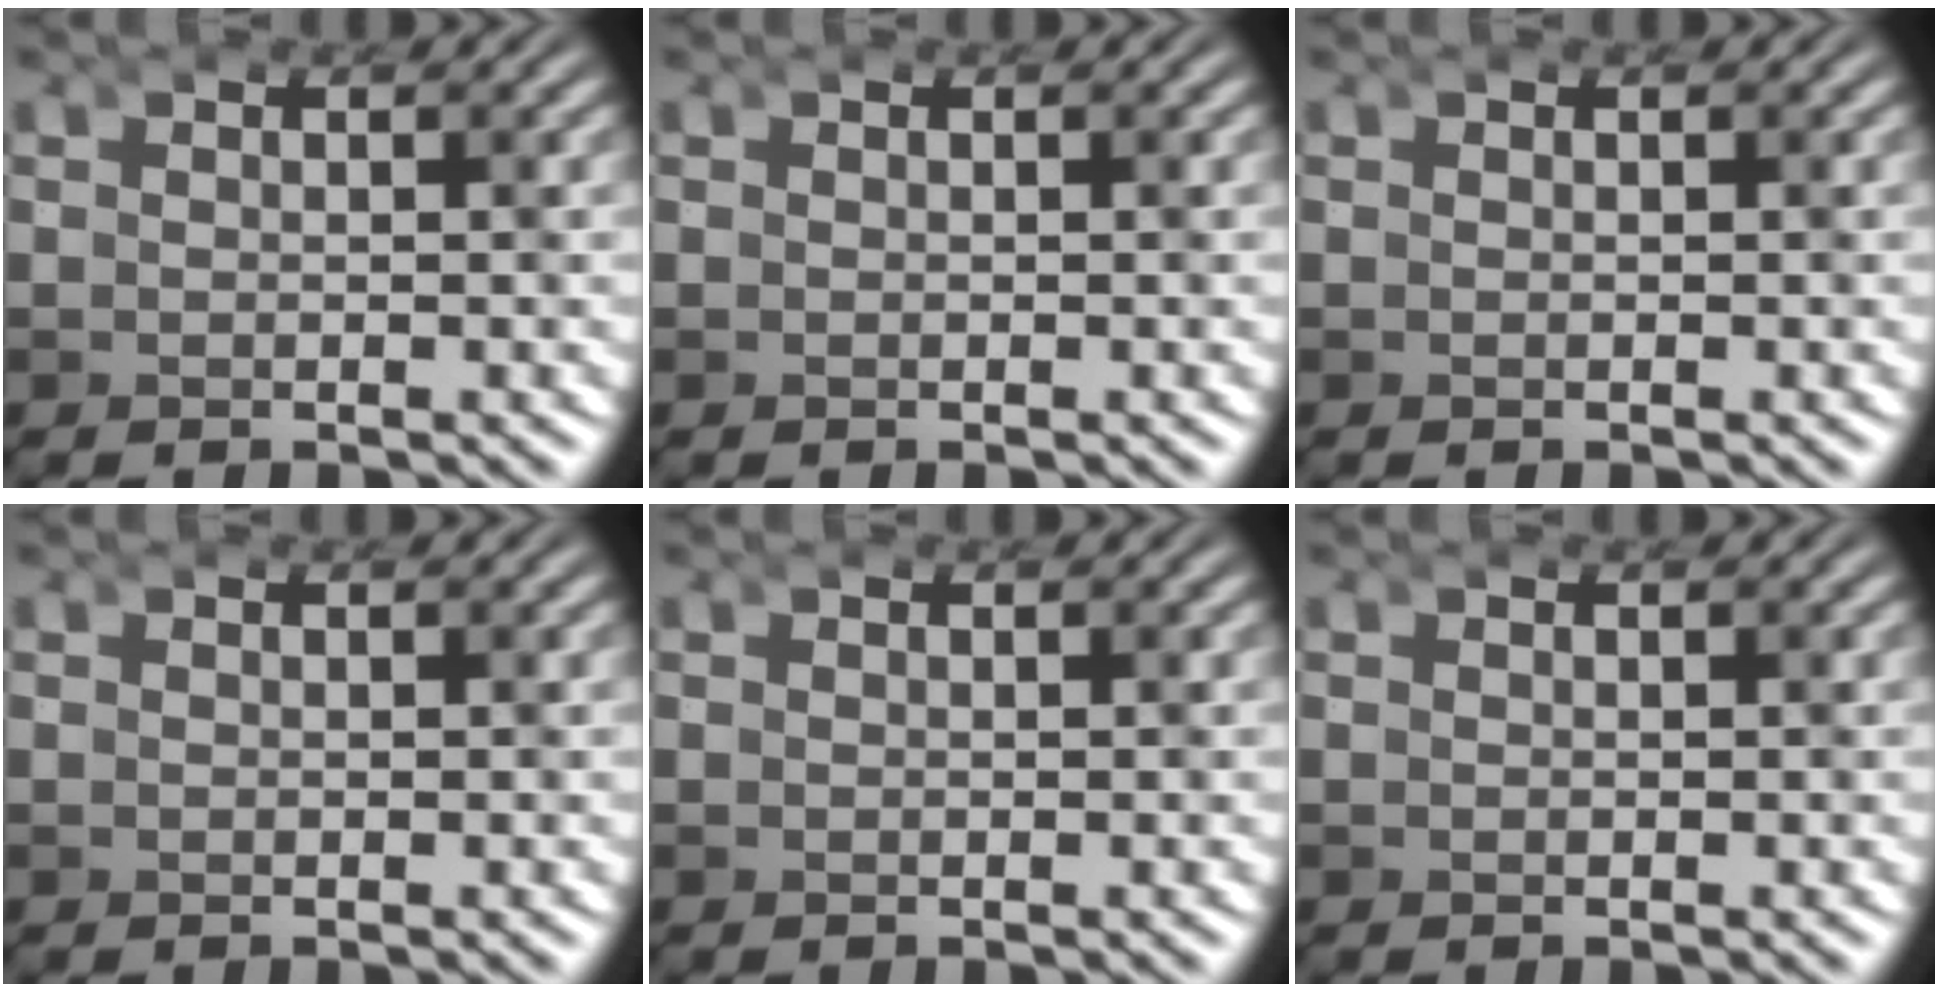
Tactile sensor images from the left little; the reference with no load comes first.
{"total": 0.0}
{"total": 0.0}
{"total": 0.0}
{"total": 0.0}
{"total": 0.0}